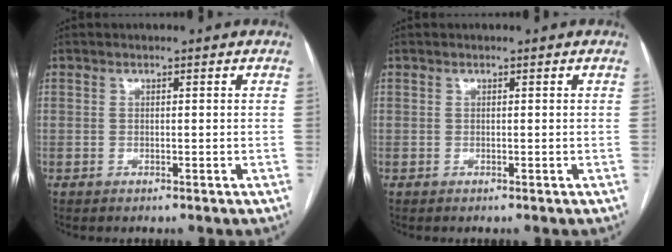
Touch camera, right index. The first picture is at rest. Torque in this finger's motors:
{"motor_torque": [0.00, 0.00, 0.00, 0.00]}